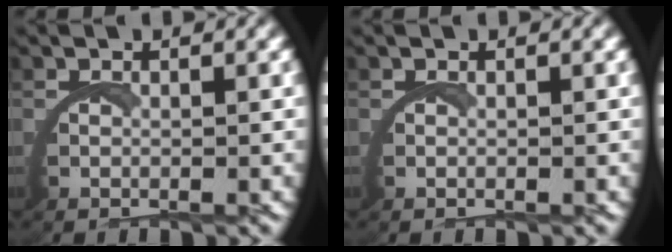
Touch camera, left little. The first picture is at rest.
{"total": 0.0}